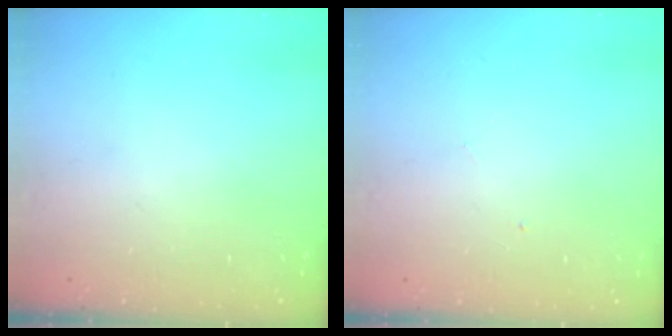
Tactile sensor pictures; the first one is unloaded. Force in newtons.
{"total": 3.0, "press": 3.0, "slide": 0.4}